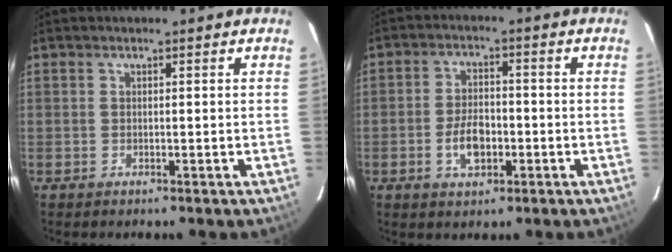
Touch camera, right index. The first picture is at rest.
{"total": 6.3, "force": [-2.0, 3.5, 4.8], "torque": [-0.095, 0.006, -0.028]}